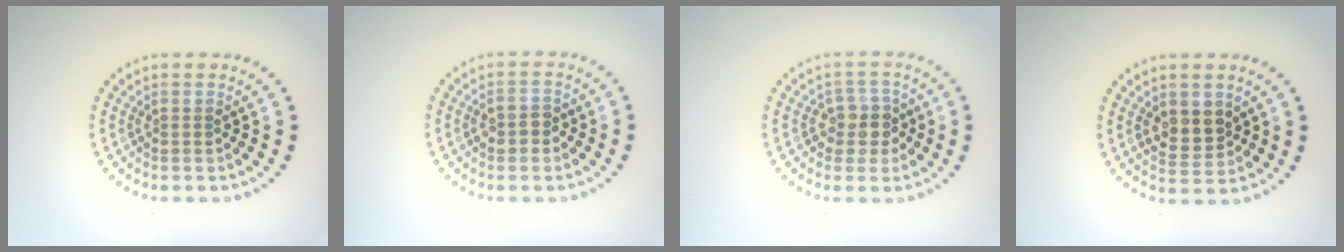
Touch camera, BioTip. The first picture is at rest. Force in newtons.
{"total": 1.6, "press": 1.6, "slide": 0.2}
{"total": 2.5, "press": 2.2, "slide": 1.0}
{"total": 2.7, "press": 2.6, "slide": 0.8}